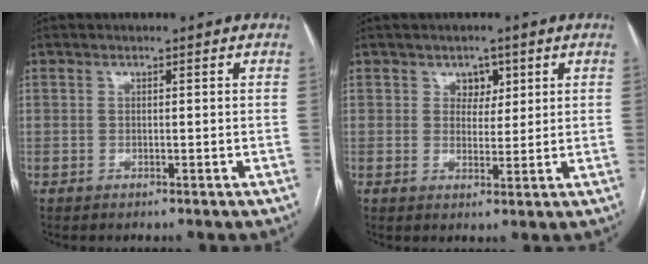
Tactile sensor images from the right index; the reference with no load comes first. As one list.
[{"total": 3.1, "force": [1.5, 2.3, 1.4], "torque": [-0.011, 0.002, 0.024]}]